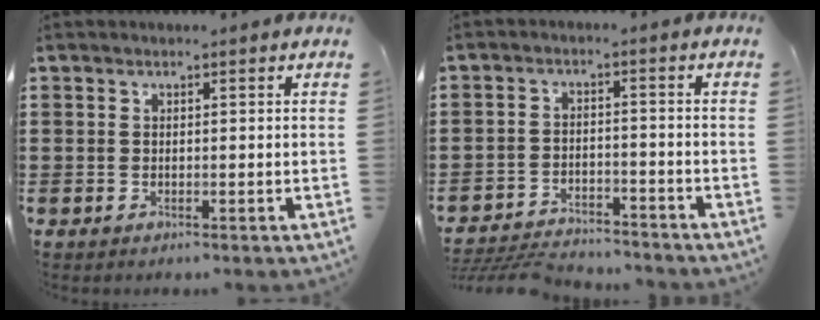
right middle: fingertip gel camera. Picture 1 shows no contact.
{"total": 5.3, "force": [-5.2, 0.7, 1.0], "torque": [-0.027, 0.005, -0.107]}